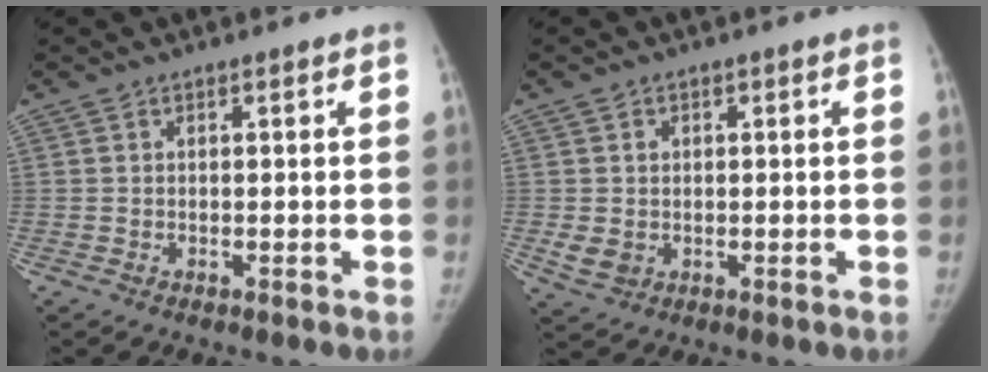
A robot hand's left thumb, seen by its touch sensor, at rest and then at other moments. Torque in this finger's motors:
{"motor_torque": [0.09, 0.89, 0.39, -0.53, 0.17]}